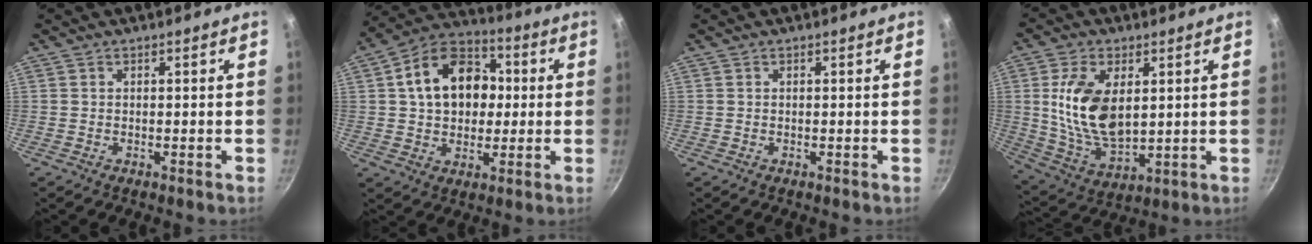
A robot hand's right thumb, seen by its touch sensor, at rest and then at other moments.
{"total": 16.0, "force": [2.3, 11.9, 10.4], "torque": [-0.138, 0.027, 0.024]}
{"total": 0.0}
{"total": 14.8, "force": [2.7, 8.4, 11.9], "torque": [-0.214, -0.021, 0.062]}